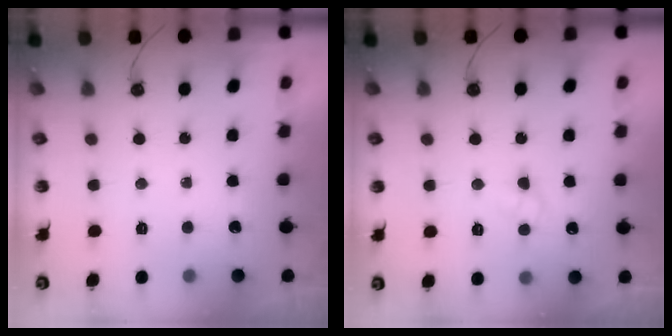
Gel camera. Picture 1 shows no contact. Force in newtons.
{"total": 4.3, "press": 4.3, "slide": 0.6}